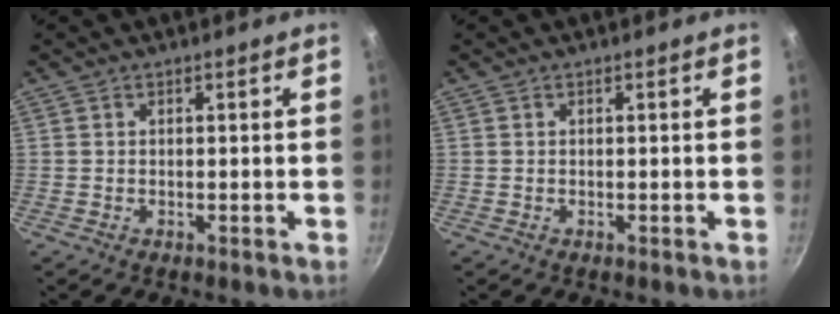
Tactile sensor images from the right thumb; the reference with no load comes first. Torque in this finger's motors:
{"motor_torque": [-0.05, -0.05, 0.20, 0.08, 0.00]}